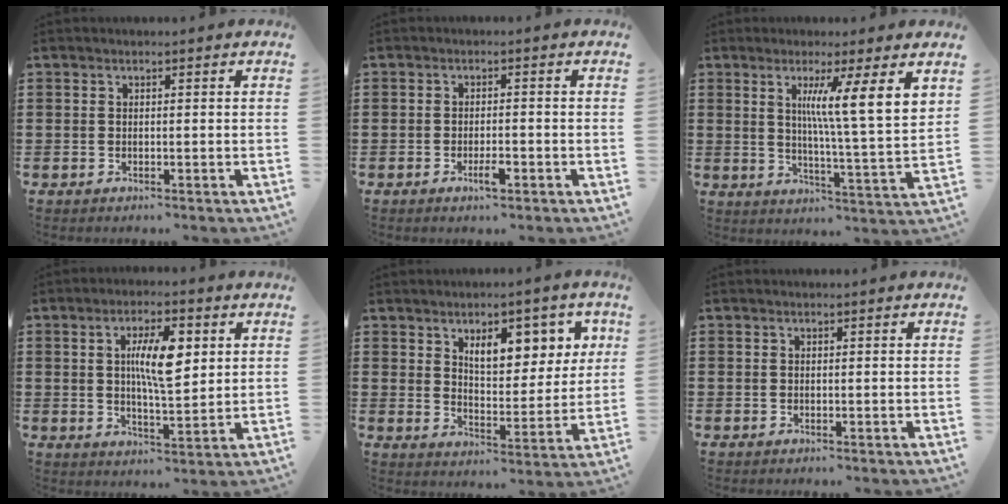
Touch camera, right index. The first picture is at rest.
{"total": 2.8, "force": [-1.4, 0.8, 2.3], "torque": [-0.047, -0.002, -0.027]}
{"total": 8.3, "force": [4.0, -0.5, 7.3], "torque": [-0.126, -0.027, 0.056]}
{"total": 8.6, "force": [2.0, 2.8, 7.9], "torque": [-0.140, 0.004, 0.029]}
{"total": 7.9, "force": [4.3, 3.9, 5.4], "torque": [-0.090, -0.003, 0.070]}
{"total": 0.0}